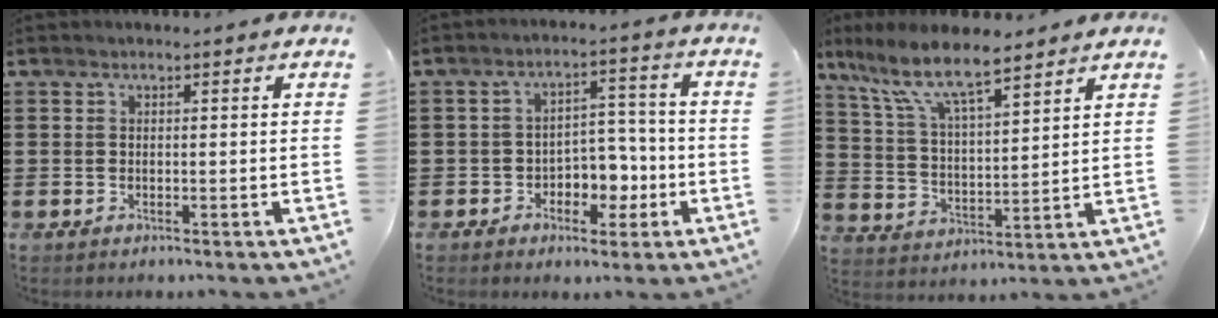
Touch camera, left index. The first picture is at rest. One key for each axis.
{"total": 5.0, "fx": -1.9, "fy": 3.7, "fz": 2.7, "tx": -0.047, "ty": 0.006, "tz": -0.039}
{"total": 9.0, "fx": 7.0, "fy": 2.1, "fz": 5.3, "tx": -0.128, "ty": -0.027, "tz": 0.122}